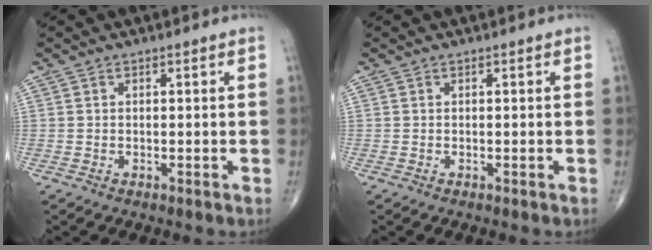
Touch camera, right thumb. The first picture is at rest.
{"total": 0.0}